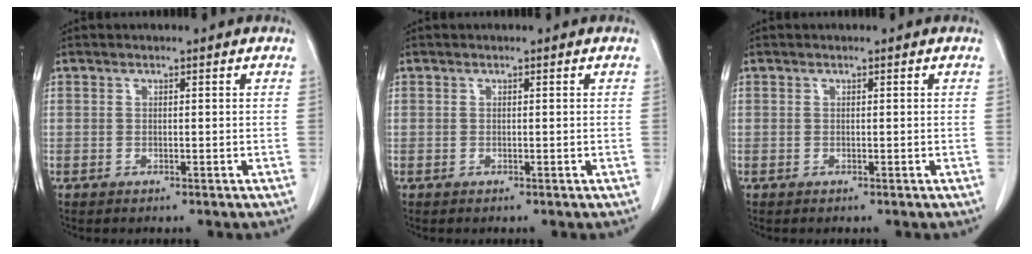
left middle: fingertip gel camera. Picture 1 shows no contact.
{"total": 0.0}
{"total": 0.0}